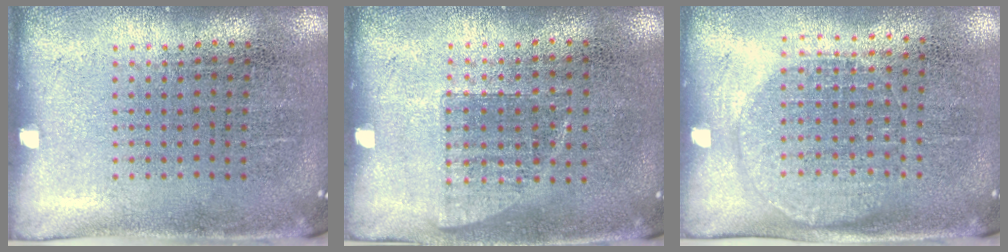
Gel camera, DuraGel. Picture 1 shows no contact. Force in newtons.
{"total": 0.6, "press": 0.6, "slide": 0.2}
{"total": 1.4, "press": 1.2, "slide": 0.6}